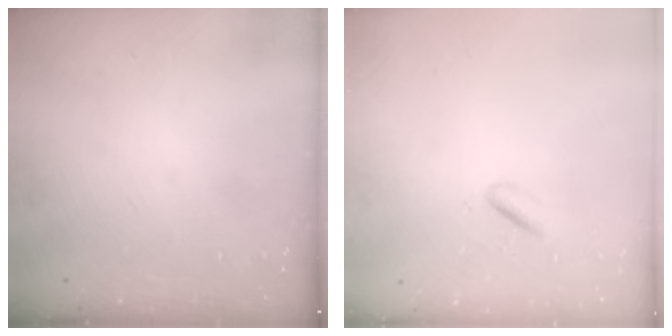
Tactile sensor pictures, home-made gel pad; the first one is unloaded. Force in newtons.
{"total": 2.5, "press": 2.4, "slide": 0.7}